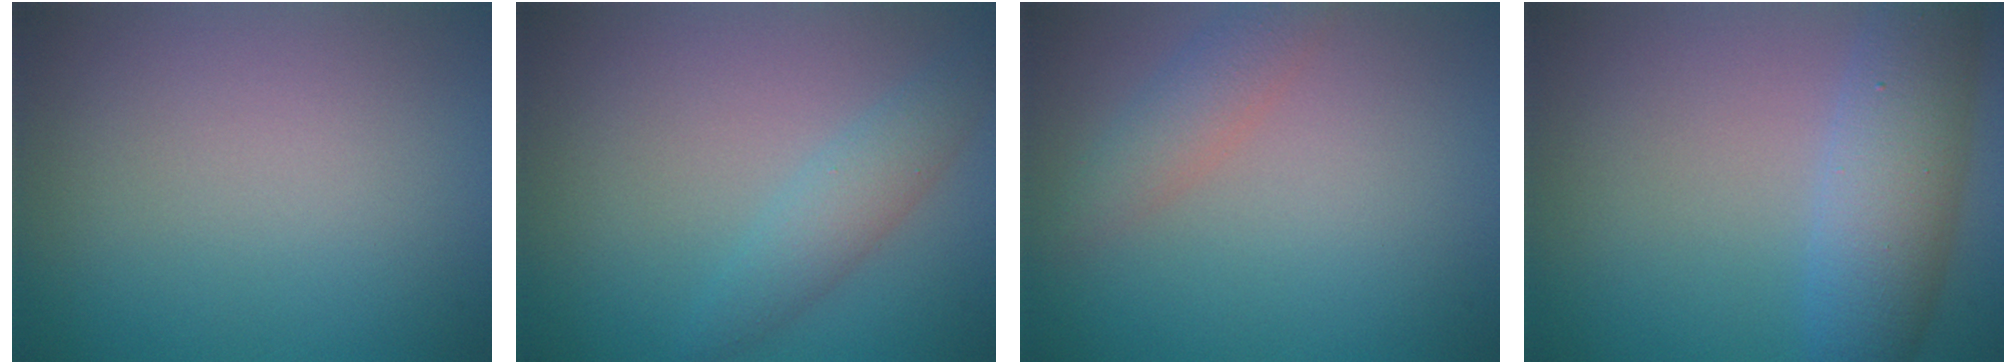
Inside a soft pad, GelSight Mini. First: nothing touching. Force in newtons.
{"total": 2.6, "press": 2.6, "slide": 0.0}
{"total": 2.3, "press": 2.3, "slide": 0.0}
{"total": 6.0, "press": 6.0, "slide": 0.3}